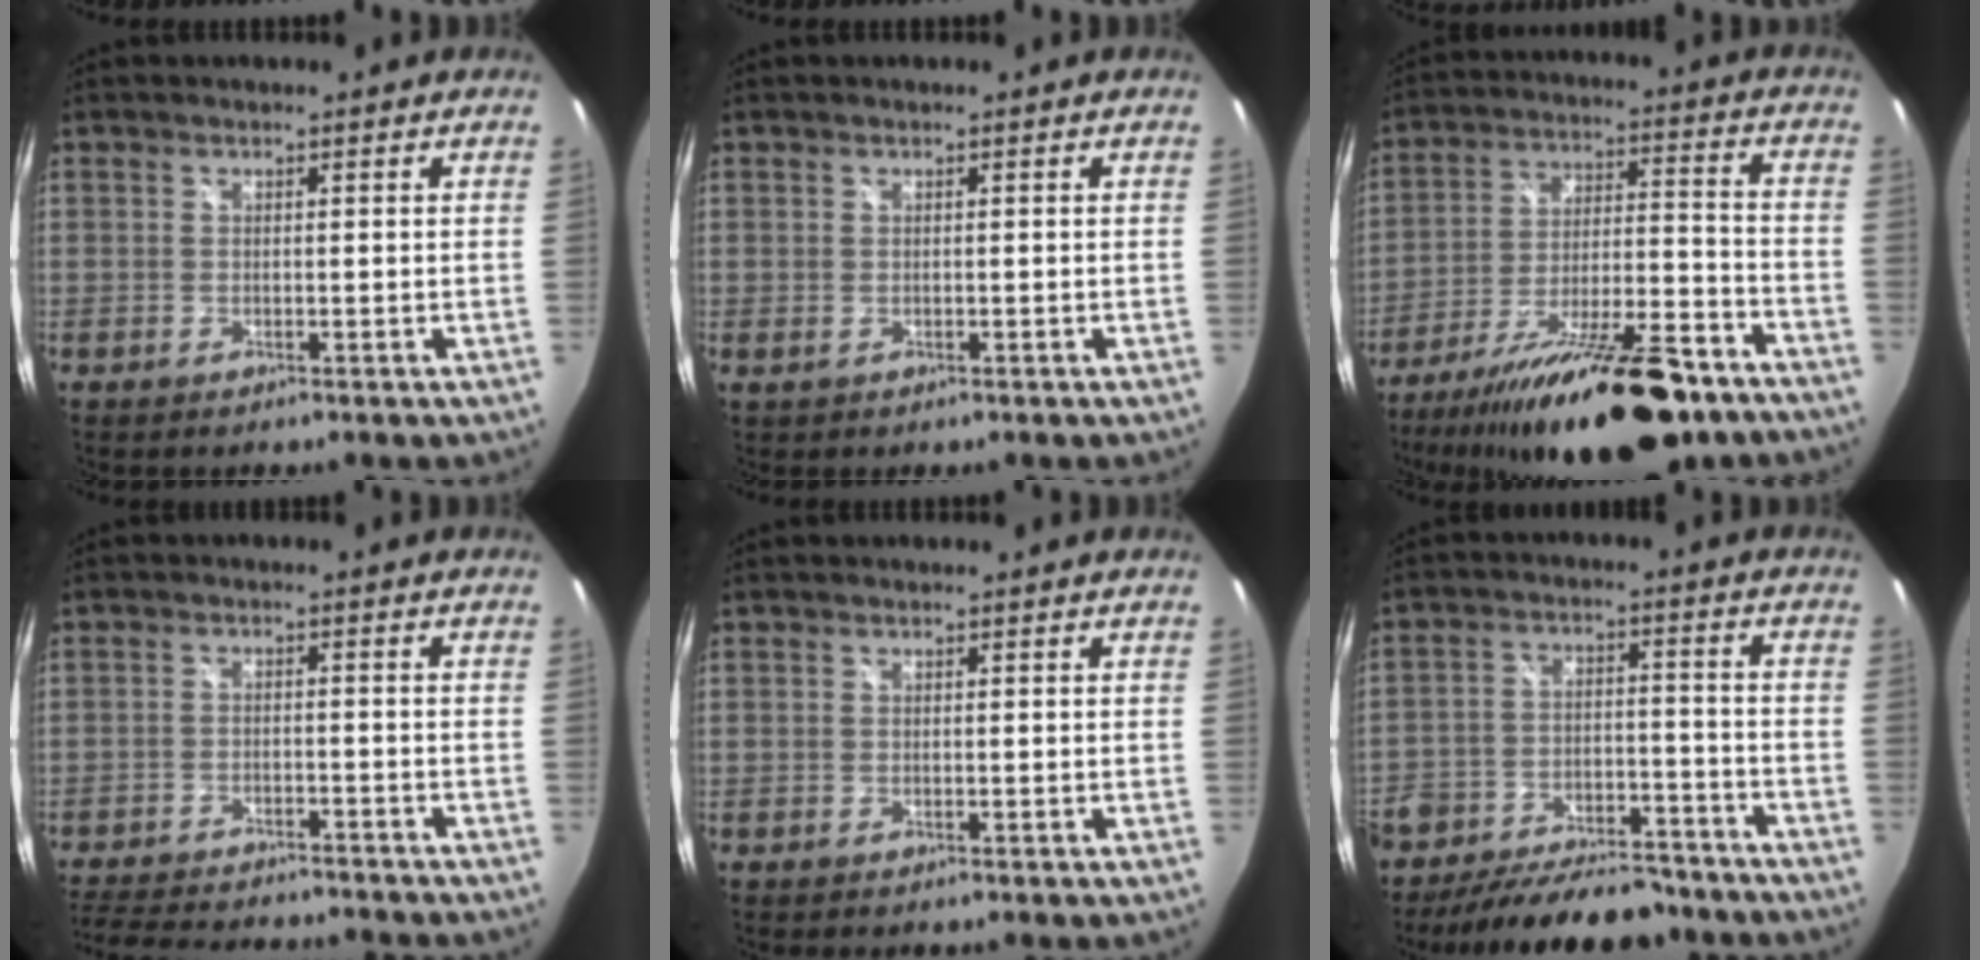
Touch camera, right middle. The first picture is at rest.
{"total": 0.6, "force": [0.0, 0.4, 0.4], "torque": [-0.010, 0.000, 0.001]}
{"total": 25.1, "force": [-18.7, 6.7, 15.4], "torque": [-0.270, -0.040, -0.281]}
{"total": 16.4, "force": [-14.5, 3.6, 6.7], "torque": [-0.147, -0.018, -0.217]}
{"total": 0.0}
{"total": 18.2, "force": [-14.6, 7.8, 7.7], "torque": [-0.169, 0.001, -0.201]}